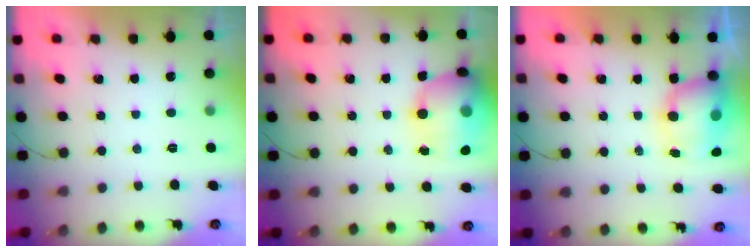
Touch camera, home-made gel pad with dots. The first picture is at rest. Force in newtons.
{"total": 16.7, "press": 16.5, "slide": 2.5}
{"total": 9.6, "press": 9.3, "slide": 2.6}